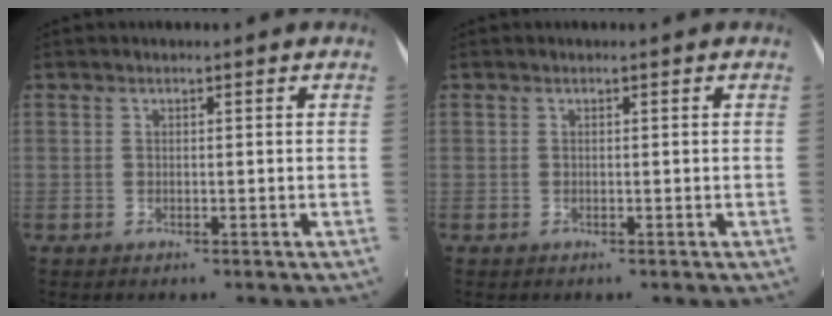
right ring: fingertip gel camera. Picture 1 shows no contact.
{"total": 0.0}